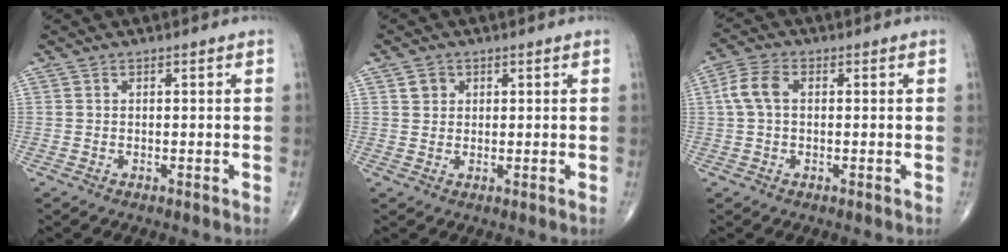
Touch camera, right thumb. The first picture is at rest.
{"total": 2.3, "force": [1.0, 2.0, 0.7], "torque": [-0.001, -0.005, 0.014]}
{"total": 5.4, "force": [0.7, 3.2, 4.3], "torque": [-0.098, 0.018, 0.009]}